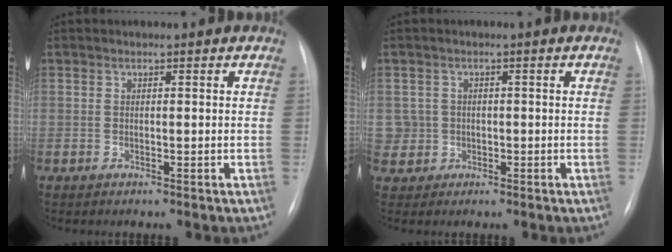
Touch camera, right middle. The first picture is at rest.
{"total": 3.4, "force": [-0.1, 3.4, -0.3], "torque": [0.015, 0.010, 0.000]}